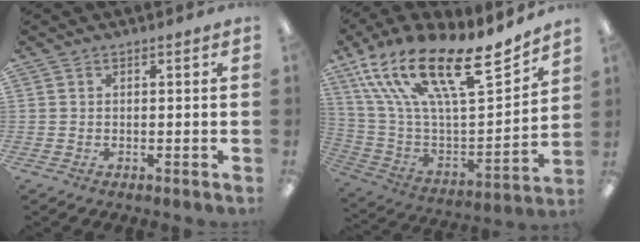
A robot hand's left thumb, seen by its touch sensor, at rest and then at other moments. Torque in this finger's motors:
{"motor_torque": [0.68, 0.57, 1.27, -1.50, 0.72]}